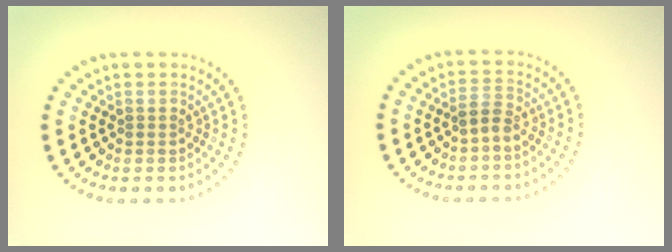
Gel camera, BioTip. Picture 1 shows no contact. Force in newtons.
{"total": 1.3, "press": 1.1, "slide": 0.7}